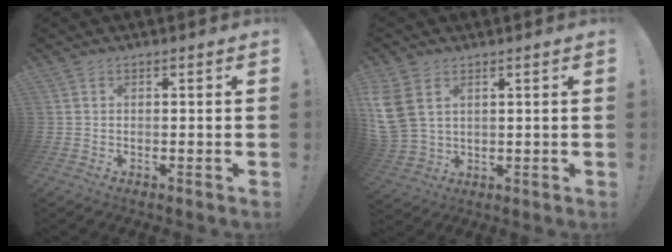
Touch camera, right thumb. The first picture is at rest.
{"total": 8.7, "force": [3.9, 5.8, 5.3], "torque": [-0.109, -0.015, 0.079]}